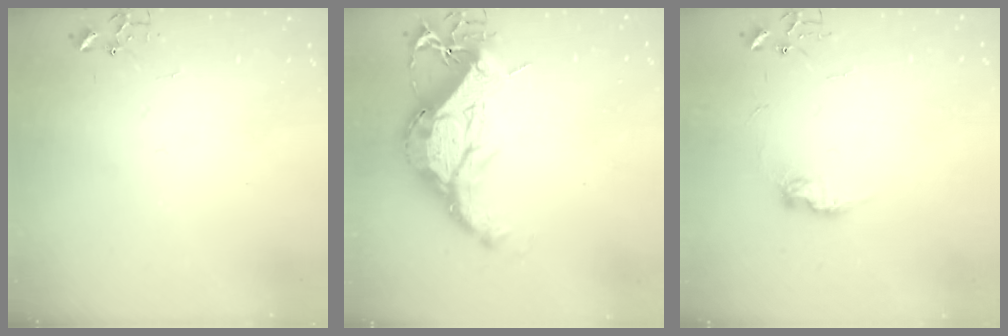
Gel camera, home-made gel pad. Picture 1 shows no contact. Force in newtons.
{"total": 21.0, "press": 20.9, "slide": 2.1}
{"total": 8.5, "press": 8.4, "slide": 0.7}